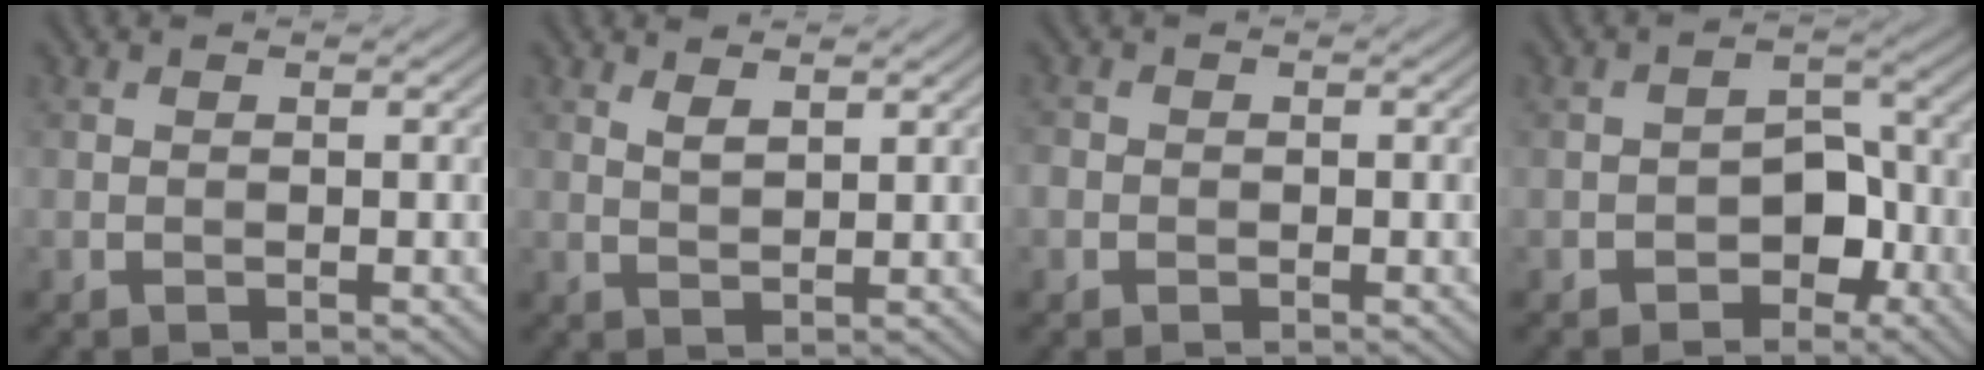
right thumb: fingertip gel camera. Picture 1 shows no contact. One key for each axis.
{"total": 1.9, "fx": 1.5, "fy": 0.4, "fz": 1.1, "tx": -0.028, "ty": -0.001, "tz": 0.032}
{"total": 1.6, "fx": -0.4, "fy": 1.5, "fz": 0.5, "tx": -0.010, "ty": -0.006, "tz": -0.013}
{"total": 5.0, "fx": -2.3, "fy": 3.3, "fz": 3.0, "tx": -0.035, "ty": 0.008, "tz": -0.038}